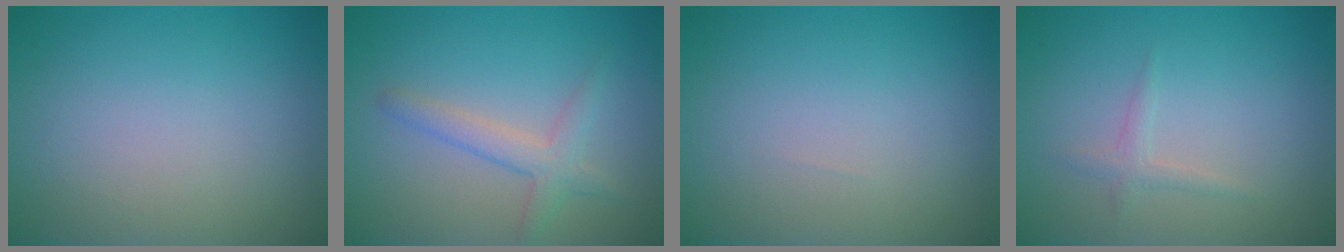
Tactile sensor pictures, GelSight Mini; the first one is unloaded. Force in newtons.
{"total": 2.5, "press": 2.5, "slide": 0.1}
{"total": 0.0}
{"total": 1.1, "press": 1.0, "slide": 0.1}